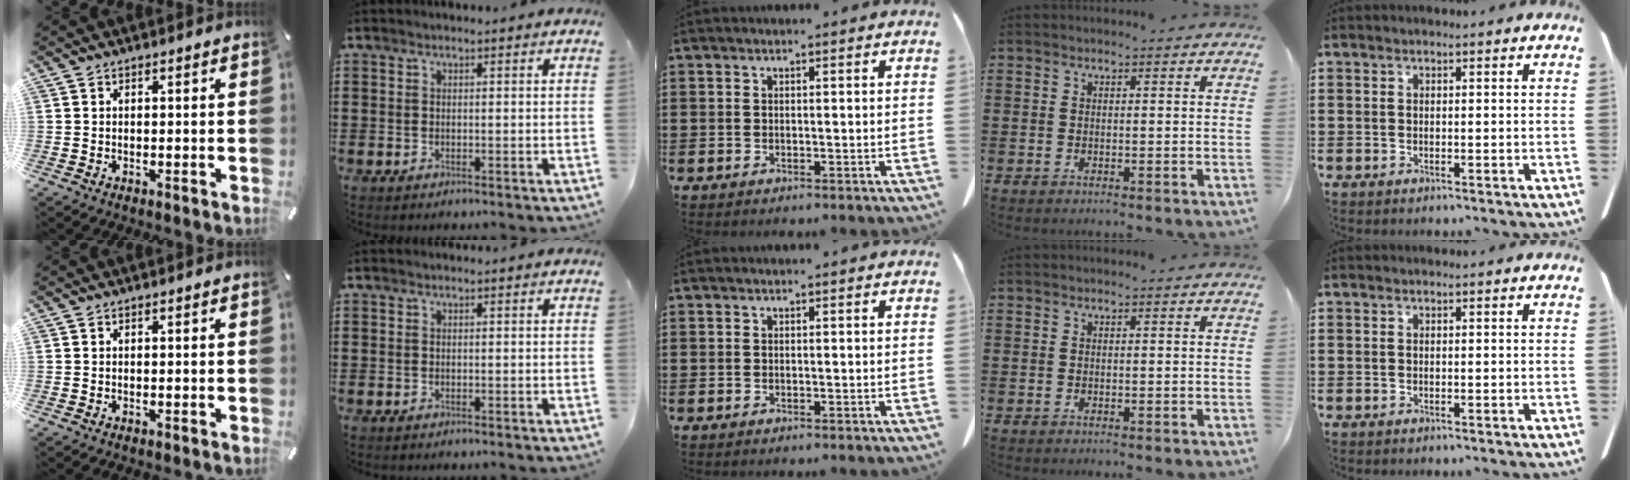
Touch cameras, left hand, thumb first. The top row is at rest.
{}